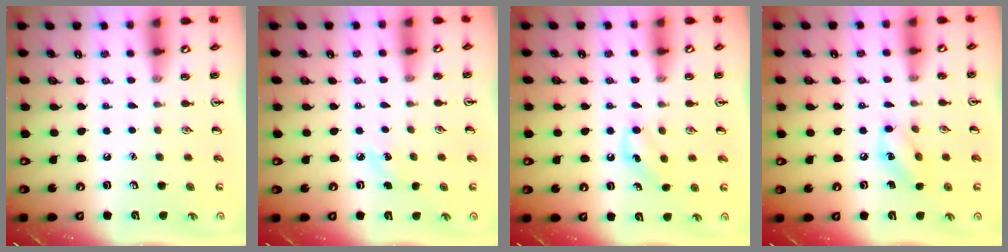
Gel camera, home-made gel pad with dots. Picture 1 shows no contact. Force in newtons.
{"total": 3.8, "press": 3.6, "slide": 1.3}
{"total": 6.7, "press": 6.5, "slide": 1.7}
{"total": 6.8, "press": 6.7, "slide": 0.9}